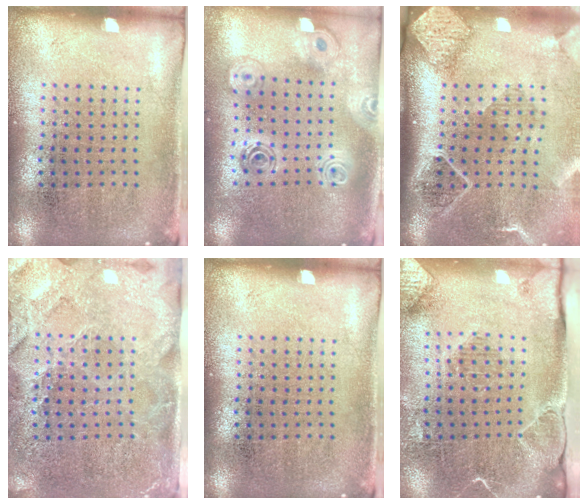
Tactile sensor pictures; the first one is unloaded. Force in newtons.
{"total": 2.1, "press": 1.7, "slide": 1.3}
{"total": 2.7, "press": 2.0, "slide": 1.8}
{"total": 3.6, "press": 3.2, "slide": 1.6}
{"total": 0.0}
{"total": 2.1, "press": 2.1, "slide": 0.5}